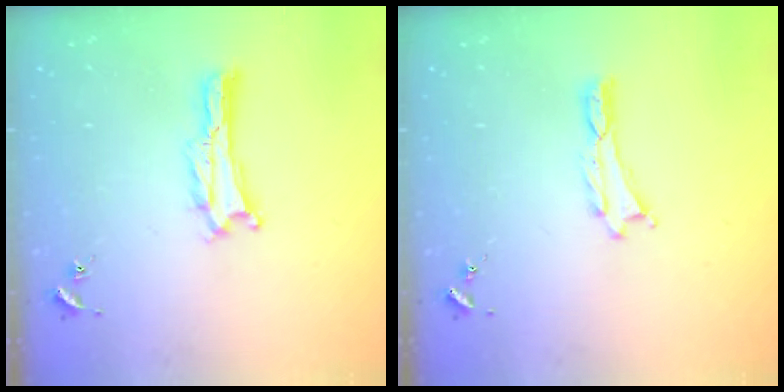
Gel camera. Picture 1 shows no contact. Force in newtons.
{"total": 0.0}